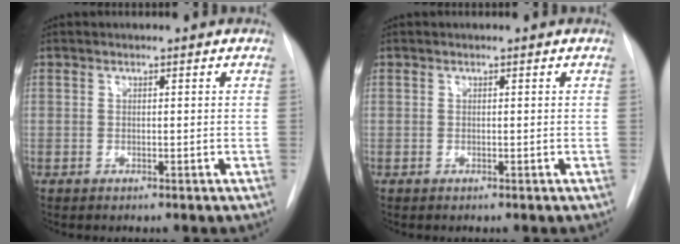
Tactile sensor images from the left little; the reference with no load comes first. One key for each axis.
{"total": 0.0}